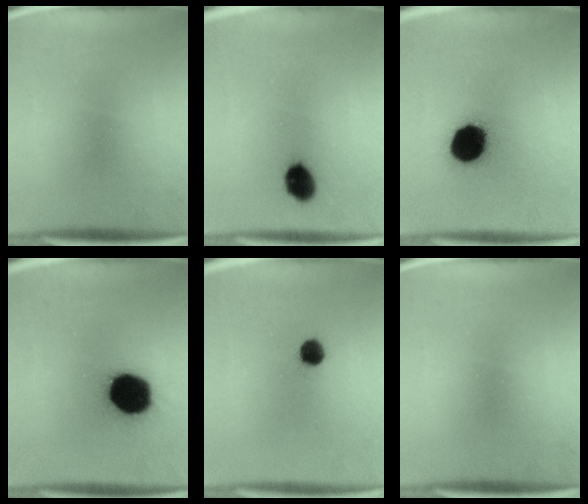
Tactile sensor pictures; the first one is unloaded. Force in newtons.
{"total": 5.9}
{"total": 15.4}
{"total": 19.8}
{"total": 4.3}
{"total": 0.0}